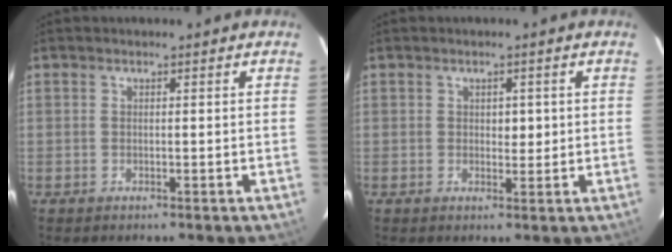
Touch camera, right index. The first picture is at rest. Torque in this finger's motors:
{"motor_torque": [-0.02, 0.09, 0.07, 0.00]}